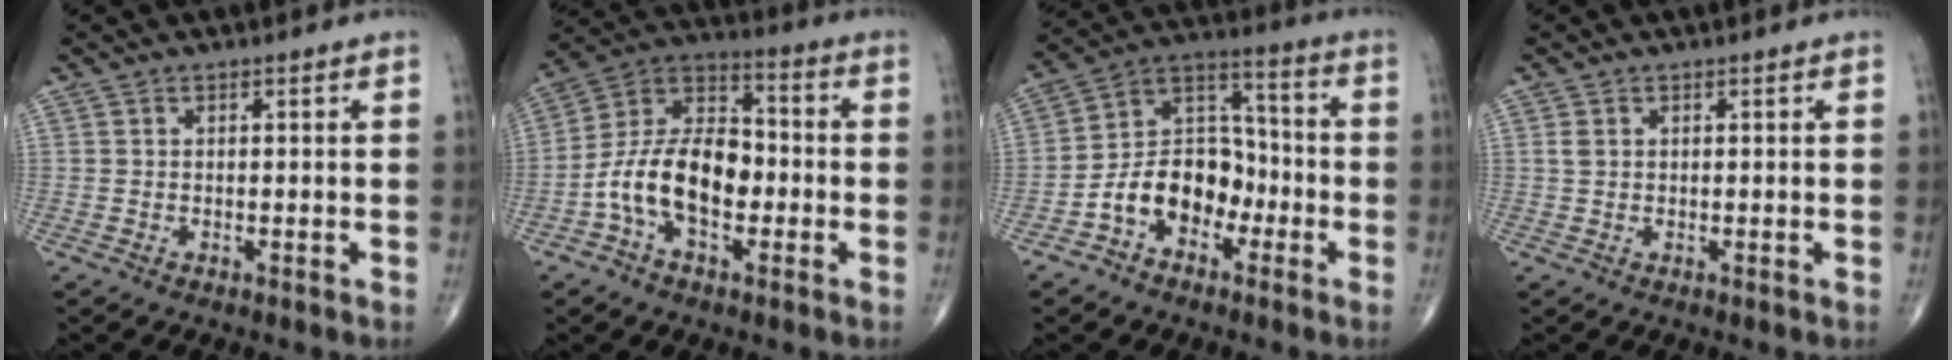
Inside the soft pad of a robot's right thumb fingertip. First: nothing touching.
{"total": 15.2, "force": [-3.6, 9.0, 11.8], "torque": [-0.197, 0.045, -0.072]}
{"total": 12.7, "force": [-4.8, 8.9, 7.6], "torque": [-0.098, 0.060, -0.095]}
{"total": 1.2, "force": [0.3, 0.8, 0.7], "torque": [-0.017, 0.004, 0.009]}